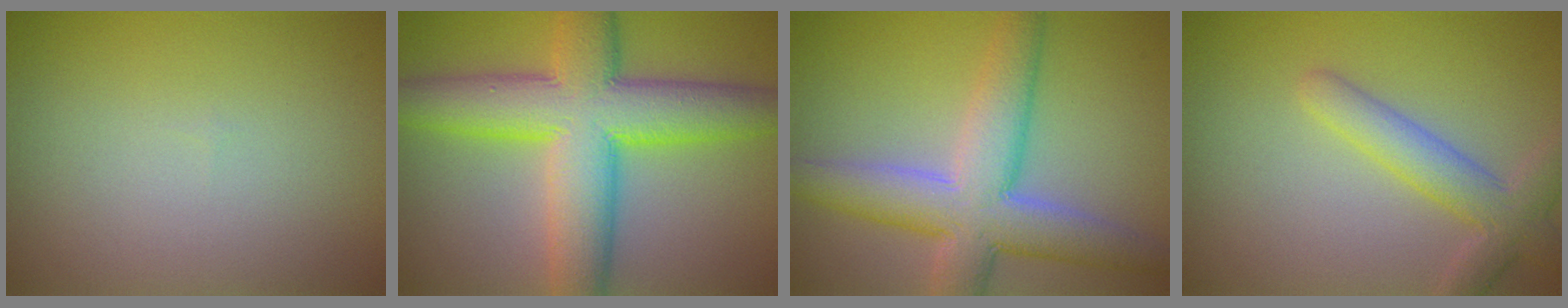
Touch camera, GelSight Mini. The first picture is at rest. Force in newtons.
{"total": 11.2, "press": 11.2, "slide": 0.2}
{"total": 7.9, "press": 7.8, "slide": 0.4}
{"total": 3.9, "press": 3.9, "slide": 0.4}